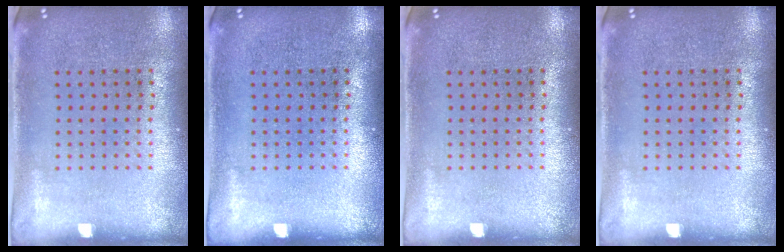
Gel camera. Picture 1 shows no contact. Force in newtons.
{"total": 0.0}
{"total": 0.0}
{"total": 0.0}